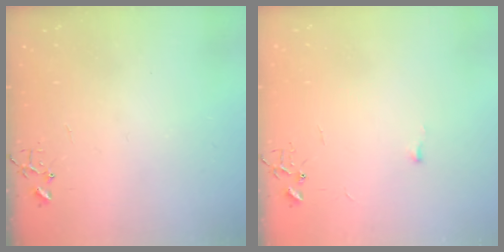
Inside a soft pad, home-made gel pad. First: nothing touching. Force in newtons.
{"total": 3.0, "press": 2.9, "slide": 0.4}